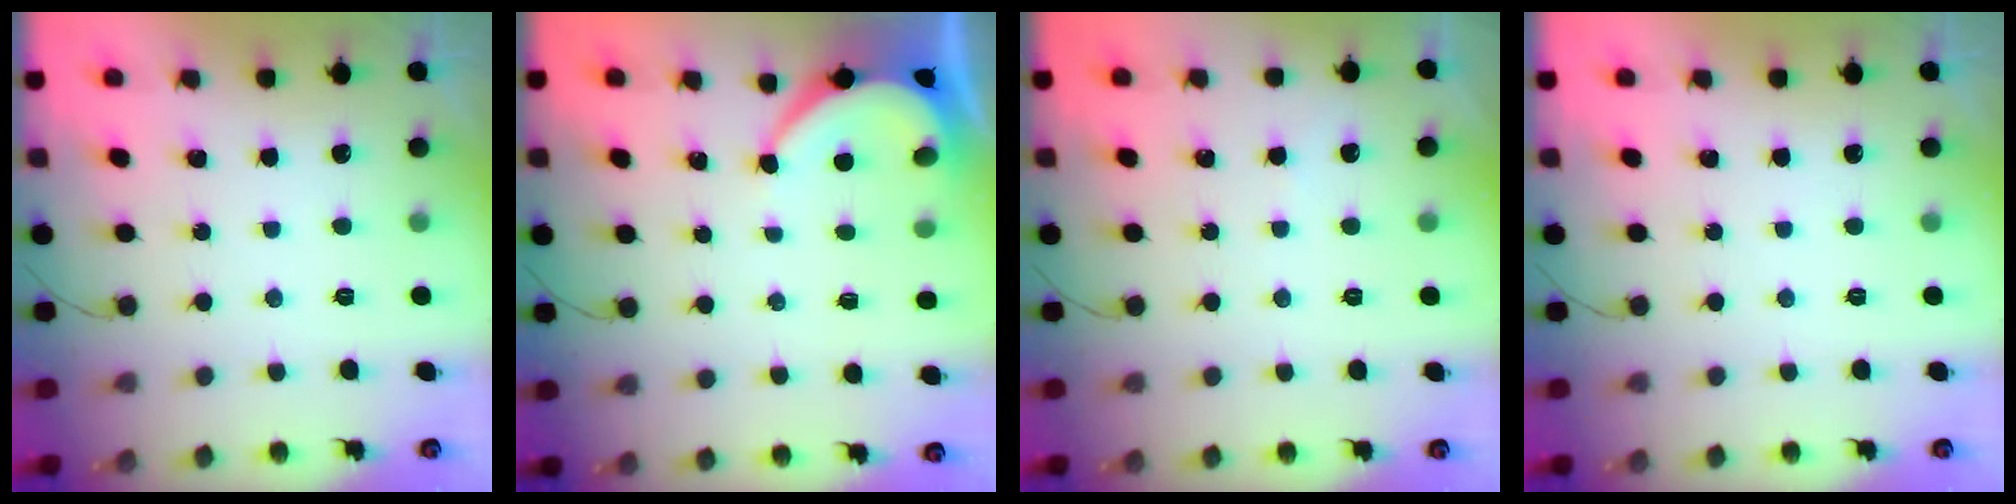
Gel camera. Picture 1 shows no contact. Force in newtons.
{"total": 5.8, "press": 5.8, "slide": 0.6}
{"total": 2.1, "press": 2.1, "slide": 0.3}
{"total": 0.0}